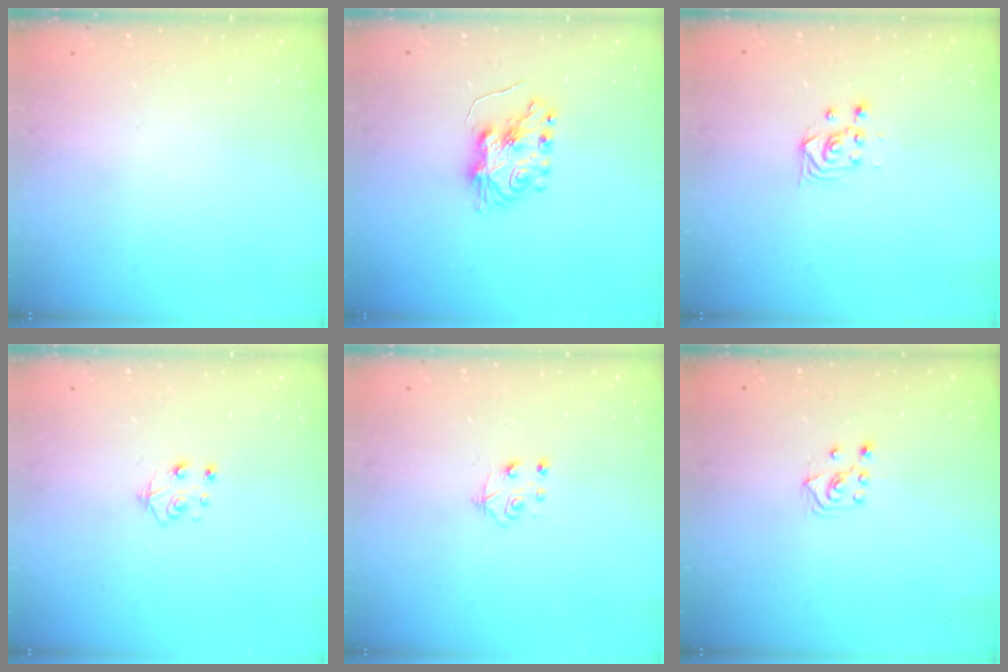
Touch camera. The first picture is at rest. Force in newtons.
{"total": 8.7, "press": 8.6, "slide": 0.9}
{"total": 3.3, "press": 3.3, "slide": 0.4}
{"total": 4.8, "press": 4.8, "slide": 0.4}
{"total": 5.6, "press": 5.6, "slide": 0.5}
{"total": 3.8, "press": 3.8, "slide": 0.3}